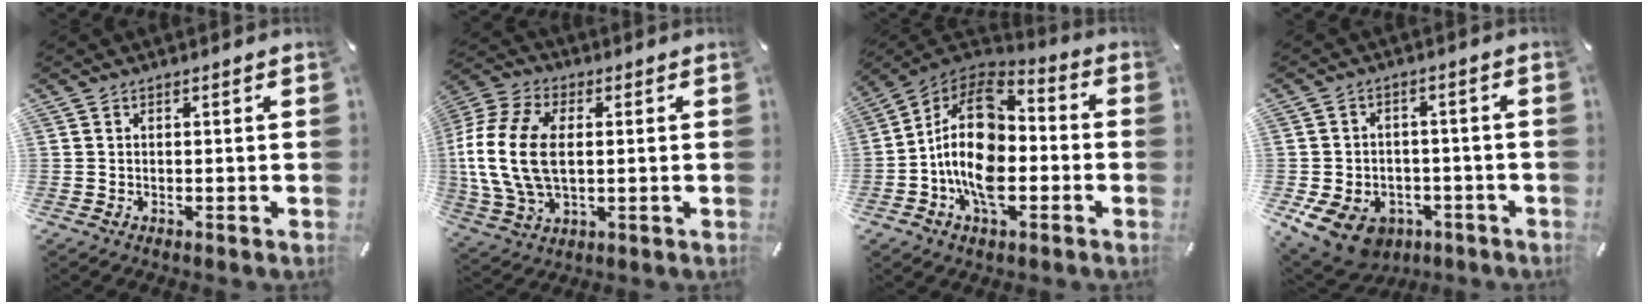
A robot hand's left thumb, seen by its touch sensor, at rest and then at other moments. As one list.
[{"total": 15.9, "force": [0.6, 10.4, 12.1], "torque": [-0.279, 0.001, 0.009]}, {"total": 17.7, "force": [-3.4, 11.4, 13.1], "torque": [-0.254, 0.016, -0.064]}, {"total": 10.8, "force": [-5.9, 7.6, 4.9], "torque": [-0.104, 0.040, -0.102]}]